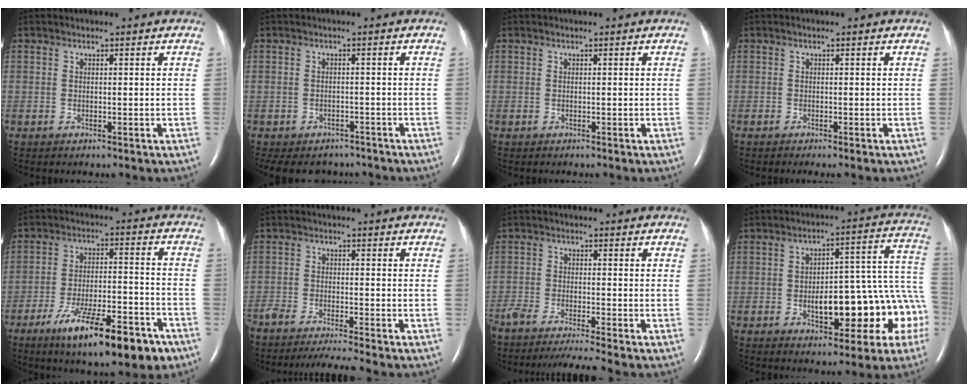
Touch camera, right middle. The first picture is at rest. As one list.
[{"total": 9.1, "force": [-7.7, 4.4, 1.7], "torque": [-0.035, 0.005, -0.093]}, {"total": 0.0}, {"total": 0.7, "force": [-0.6, 0.0, 0.4], "torque": [-0.007, -0.001, -0.007]}, {"total": 16.3, "force": [-10.3, 3.9, 12.1], "torque": [-0.170, -0.007, -0.160]}, {"total": 9.1, "force": [-8.2, -1.0, 3.8], "torque": [-0.047, -0.024, -0.134]}, {"total": 11.3, "force": [-10.1, -1.0, 5.1], "torque": [-0.065, -0.028, -0.162]}, {"total": 16.0, "force": [-4.8, 5.7, 14.1], "torque": [-0.137, 0.050, -0.051]}]